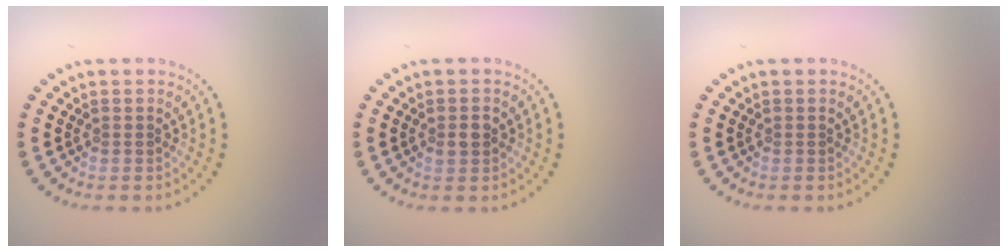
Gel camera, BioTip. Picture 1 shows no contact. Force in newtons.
{"total": 1.7, "press": 1.7, "slide": 0.0}
{"total": 0.0}